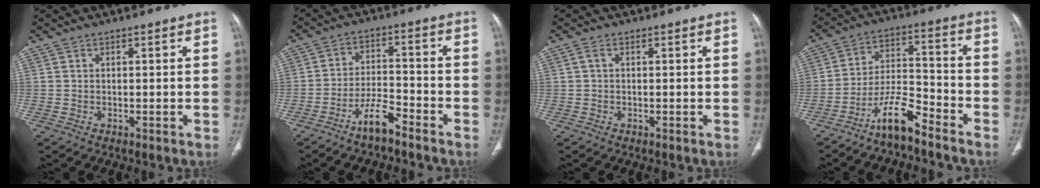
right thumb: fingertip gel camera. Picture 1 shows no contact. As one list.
[{"total": 6.5, "force": [-5.0, 2.0, 3.7], "torque": [-0.062, 0.041, -0.095]}, {"total": 0.9, "force": [0.1, 0.5, 0.7], "torque": [-0.015, 0.005, 0.000]}, {"total": 9.2, "force": [-7.2, 2.3, 5.2], "torque": [-0.094, 0.069, -0.137]}]